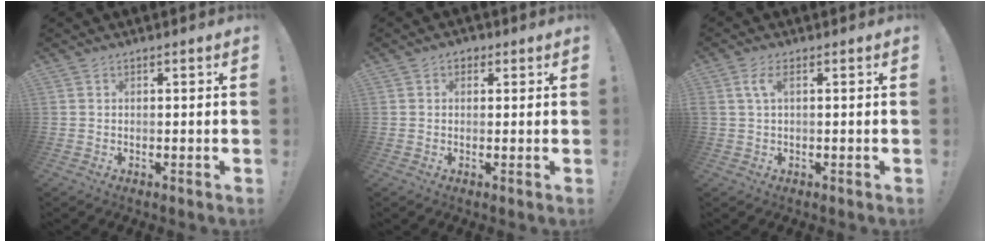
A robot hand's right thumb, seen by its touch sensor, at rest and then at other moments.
{"total": 2.4, "force": [0.7, 2.0, 1.2], "torque": [-0.010, -0.002, 0.012]}
{"total": 3.5, "force": [1.0, 1.1, 3.1], "torque": [-0.066, 0.006, 0.020]}